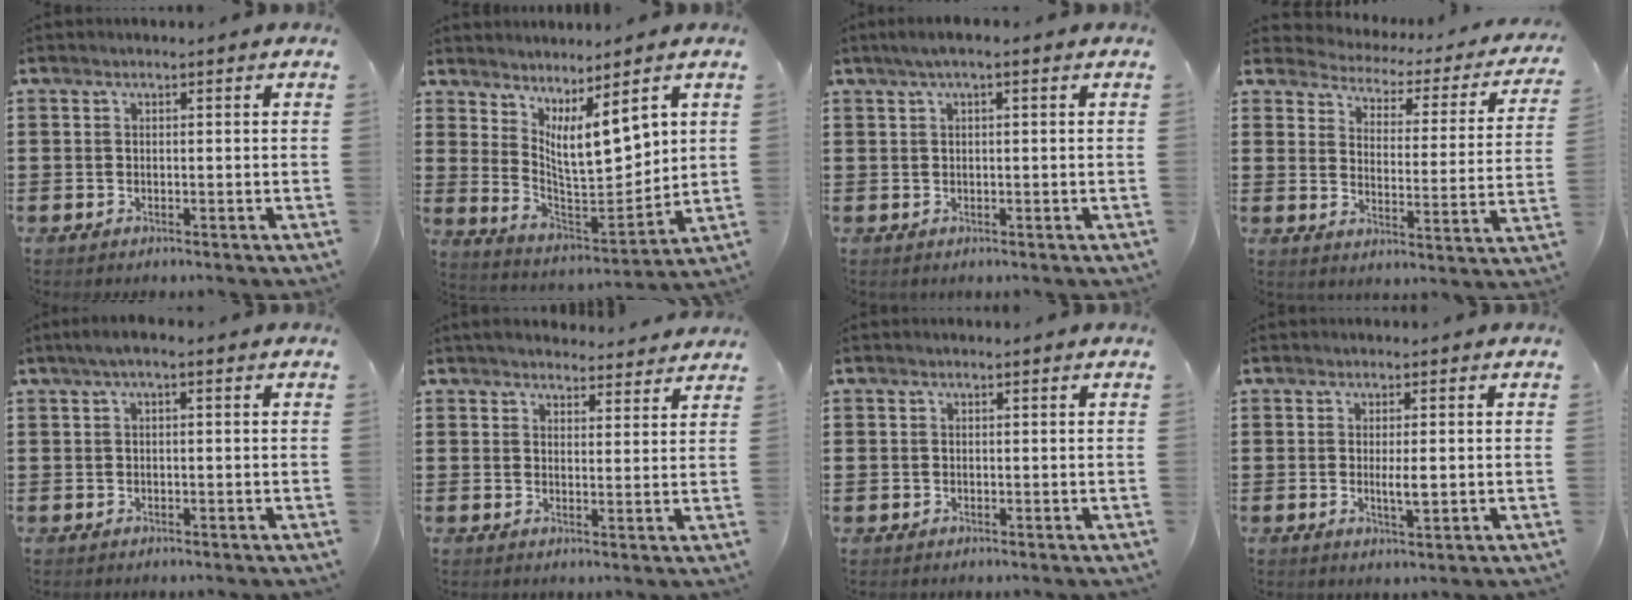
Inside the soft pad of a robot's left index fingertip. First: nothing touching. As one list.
[{"total": 9.2, "force": [5.3, 2.8, 7.0], "torque": [-0.112, -0.035, 0.092]}, {"total": 1.5, "force": [0.4, 0.1, 1.4], "torque": [-0.025, -0.001, 0.007]}, {"total": 2.2, "force": [2.1, 0.7, 0.1], "torque": [-0.025, -0.024, 0.027]}, {"total": 1.4, "force": [-0.3, 0.3, 1.3], "torque": [-0.029, -0.004, -0.008]}, {"total": 3.7, "force": [3.7, 0.7, 0.3], "torque": [-0.010, -0.016, 0.066]}, {"total": 0.6, "force": [0.0, 0.6, 0.1], "torque": [-0.004, 0.004, -0.001]}, {"total": 2.8, "force": [0.0, 0.6, 2.7], "torque": [-0.049, -0.004, 0.001]}]